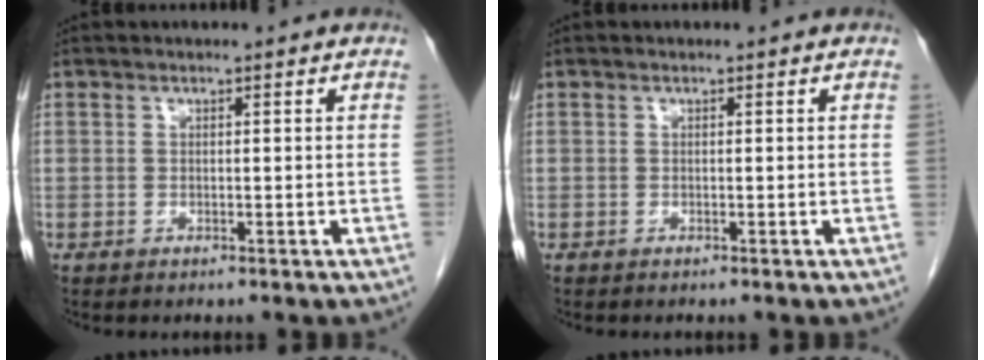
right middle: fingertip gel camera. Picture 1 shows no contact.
{"total": 0.0}